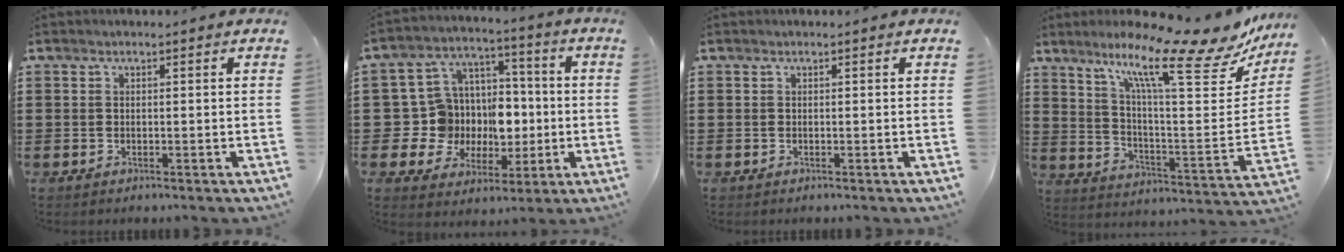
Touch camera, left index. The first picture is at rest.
{"total": 10.5, "force": [0.6, 10.1, 2.7], "torque": [-0.103, -0.021, 0.020]}
{"total": 0.0}
{"total": 15.4, "force": [10.4, 2.4, 11.1], "torque": [-0.212, -0.058, 0.165]}